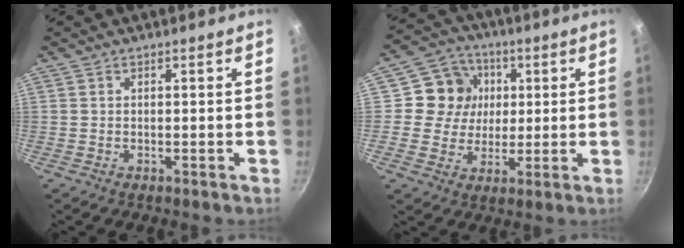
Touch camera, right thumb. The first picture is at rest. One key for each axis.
{"total": 10.4, "fx": 2.0, "fy": 9.7, "fz": 3.2, "tx": -0.019, "ty": 0.003, "tz": 0.021}